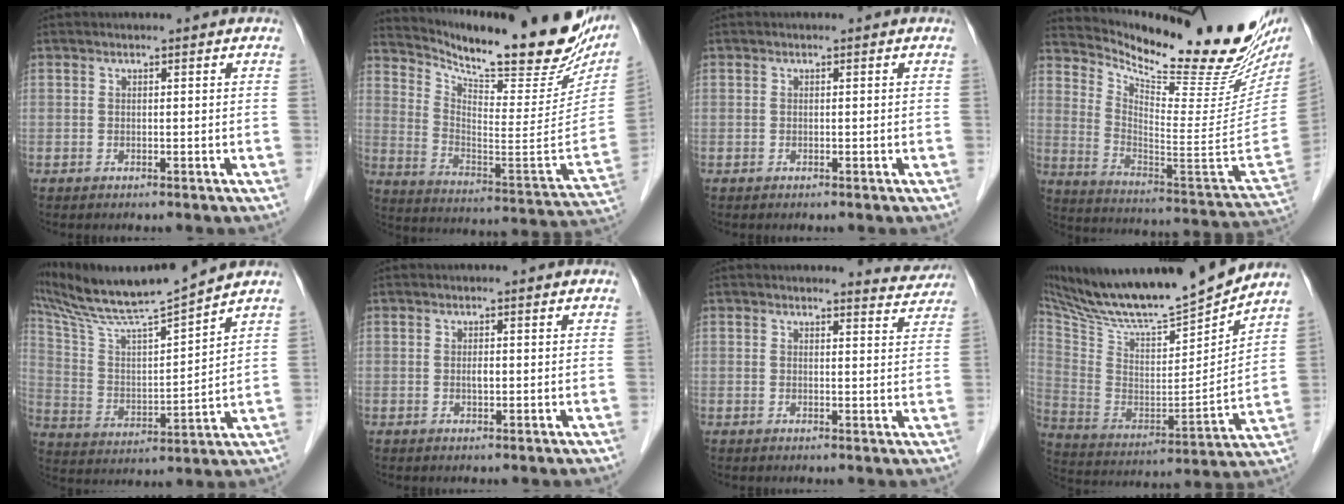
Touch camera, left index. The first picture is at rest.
{"total": 27.6, "force": [23.3, 5.3, 13.8], "torque": [-0.226, -0.060, 0.321]}
{"total": 0.0}
{"total": 26.8, "force": [23.3, 4.7, 12.5], "torque": [-0.206, -0.082, 0.326]}
{"total": 13.4, "force": [12.4, -1.9, 4.8], "torque": [-0.102, -0.008, 0.232]}
{"total": 0.9, "force": [0.1, 0.3, 0.8], "torque": [-0.015, -0.001, 0.003]}
{"total": 4.1, "force": [4.0, 0.3, -0.4], "torque": [0.003, -0.025, 0.032]}
{"total": 21.8, "force": [19.8, 1.1, 8.9], "torque": [-0.172, -0.028, 0.333]}